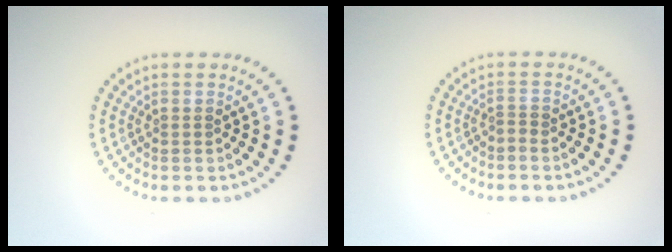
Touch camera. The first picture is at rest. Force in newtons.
{"total": 0.5, "press": 0.1, "slide": 0.5}